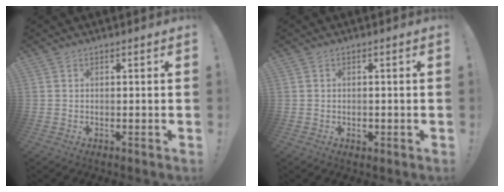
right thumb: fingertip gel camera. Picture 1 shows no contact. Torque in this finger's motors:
{"motor_torque": [0.09, 0.22, 0.17, -0.63, 0.00]}